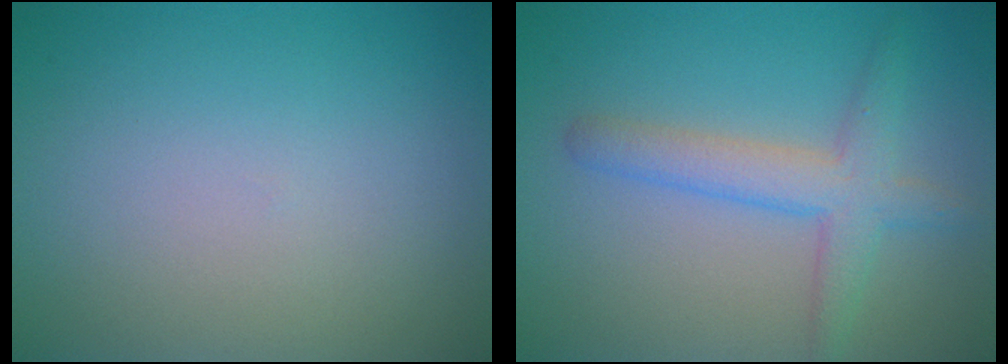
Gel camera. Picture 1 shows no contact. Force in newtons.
{"total": 3.7, "press": 3.7, "slide": 0.1}